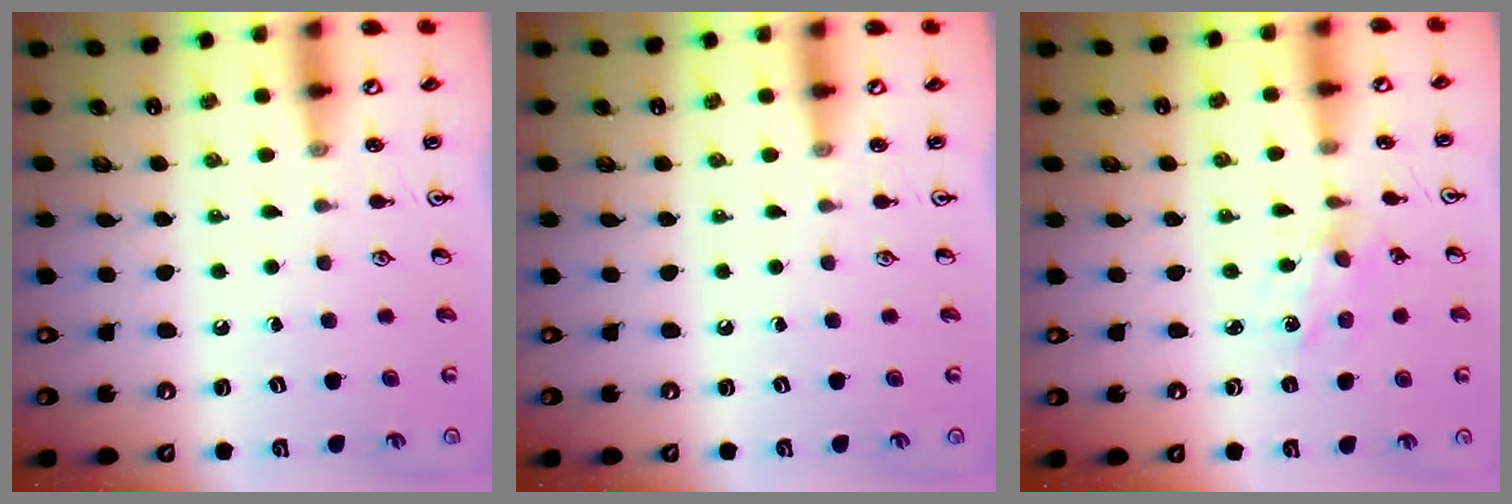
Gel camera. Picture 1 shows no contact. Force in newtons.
{"total": 0.0}
{"total": 1.7, "press": 1.6, "slide": 0.3}